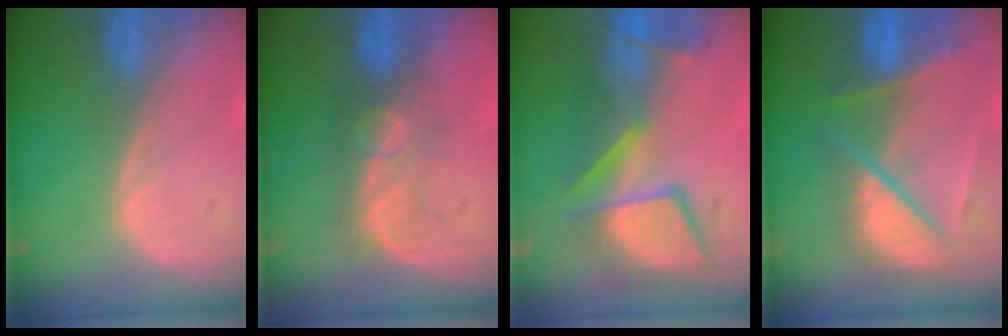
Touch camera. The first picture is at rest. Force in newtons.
{"total": 5.6, "press": 5.5, "slide": 1.3}
{"total": 10.2, "press": 9.8, "slide": 2.9}
{"total": 9.3, "press": 8.1, "slide": 4.5}